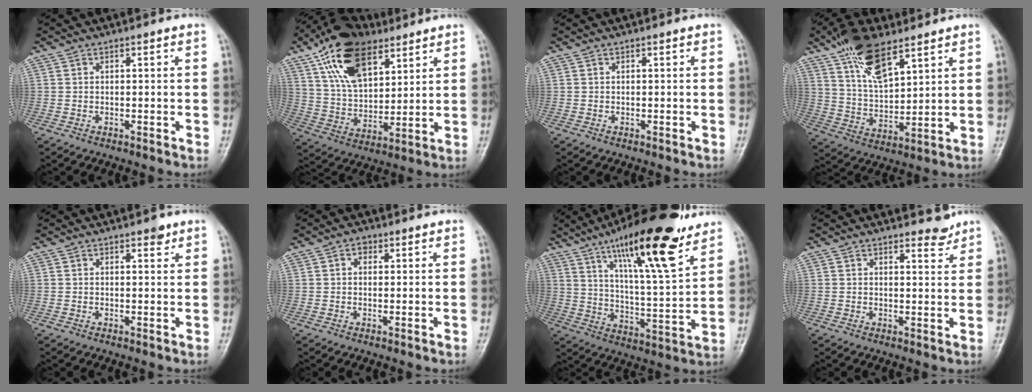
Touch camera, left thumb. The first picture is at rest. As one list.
[{"total": 17.5, "force": [9.6, 9.4, 11.2], "torque": [-0.170, -0.026, 0.175]}, {"total": 0.0}, {"total": 12.8, "force": [8.1, 5.3, 8.3], "torque": [-0.133, -0.034, 0.156]}, {"total": 1.7, "force": [1.1, 0.8, 0.9], "torque": [-0.003, -0.004, 0.012]}, {"total": 1.8, "force": [0.6, 1.5, 0.9], "torque": [-0.001, 0.002, 0.003]}, {"total": 21.2, "force": [13.4, 4.3, 15.8], "torque": [-0.229, -0.060, 0.220]}, {"total": 2.7, "force": [2.5, 0.9, 0.7], "torque": [0.002, -0.021, 0.032]}]